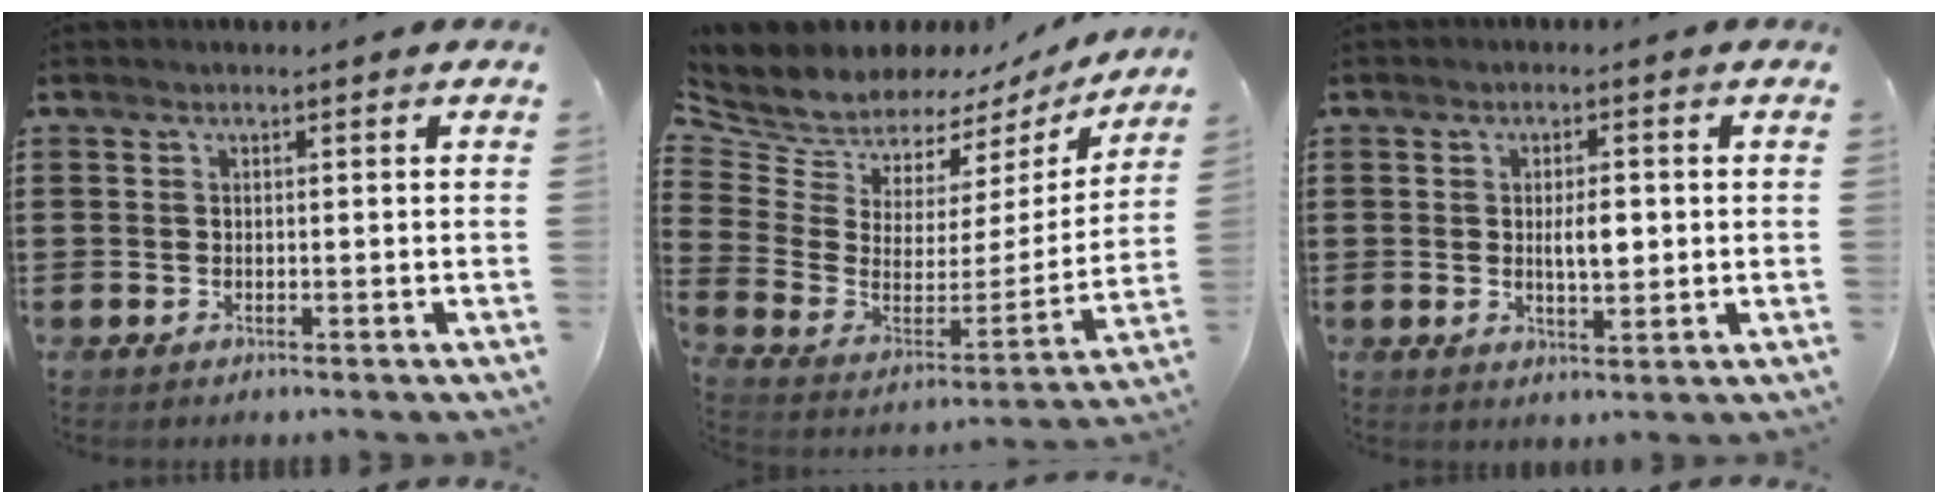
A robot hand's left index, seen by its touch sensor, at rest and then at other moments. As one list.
[{"total": 8.9, "force": [8.3, 2.9, 0.8], "torque": [-0.076, -0.070, 0.149]}, {"total": 3.7, "force": [0.2, 1.5, 3.4], "torque": [-0.050, -0.001, -0.003]}]